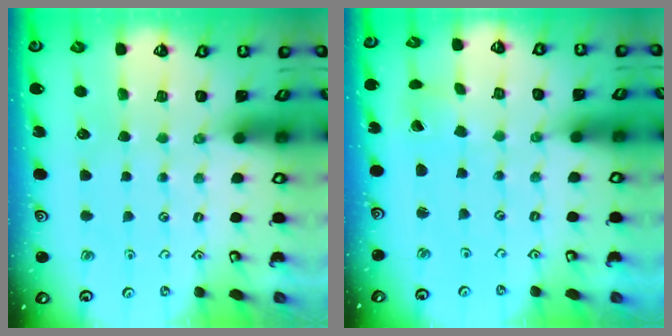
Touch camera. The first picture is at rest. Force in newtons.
{"total": 1.1, "press": 1.1, "slide": 0.1}